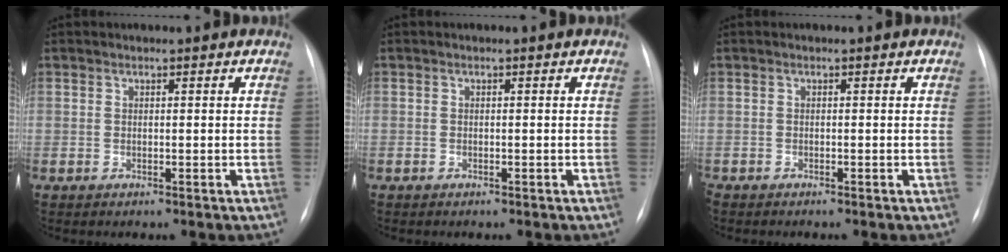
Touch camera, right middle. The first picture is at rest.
{"total": 0.0}
{"total": 0.8, "force": [-0.7, 0.0, 0.2], "torque": [-0.005, -0.002, -0.015]}